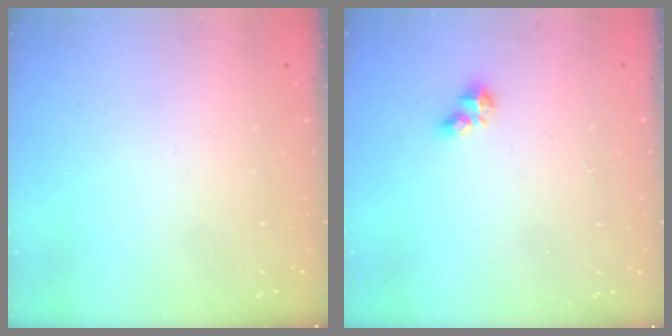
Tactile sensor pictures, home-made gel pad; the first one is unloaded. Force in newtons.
{"total": 4.3, "press": 4.3, "slide": 0.4}